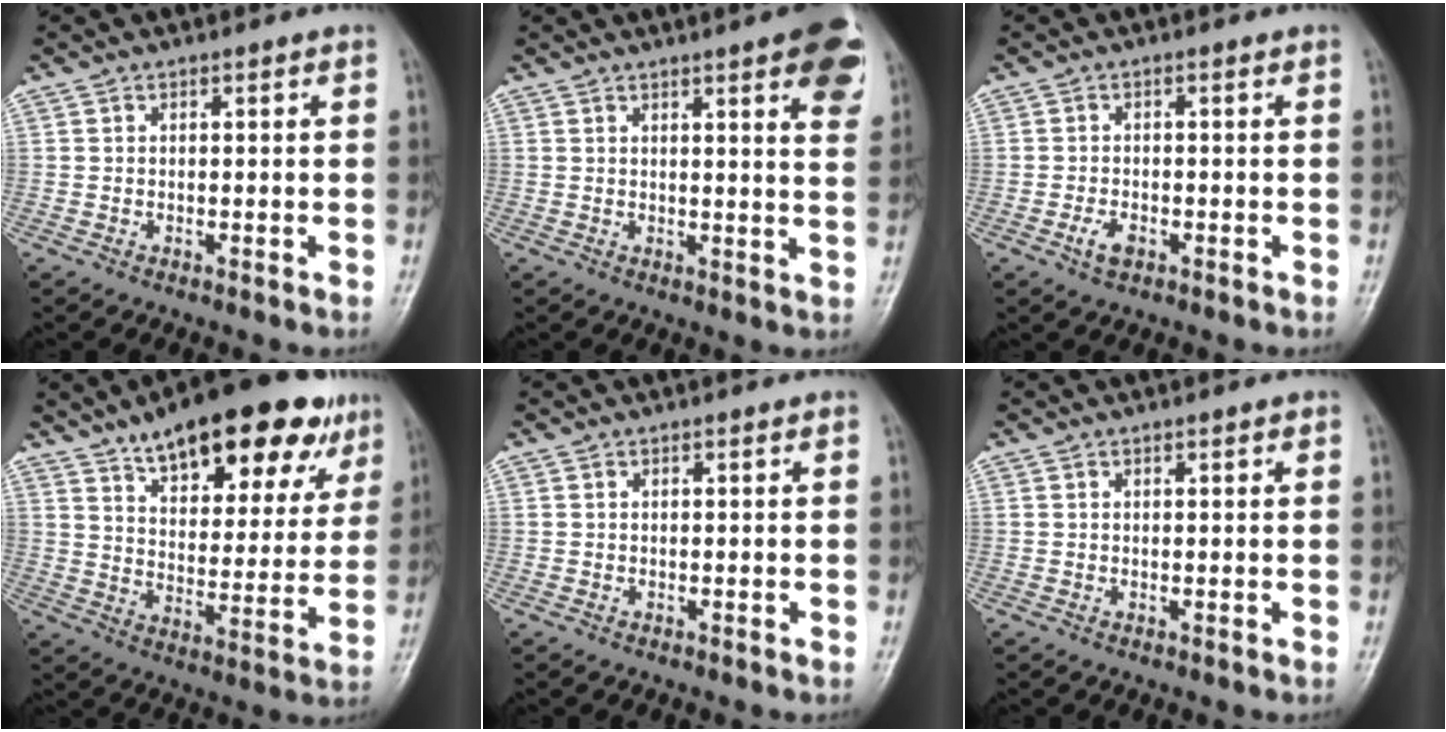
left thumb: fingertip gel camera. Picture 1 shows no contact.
{"total": 11.9, "force": [6.4, 2.4, 9.7], "torque": [-0.096, -0.019, 0.068]}
{"total": 2.7, "force": [-1.2, 1.5, 1.8], "torque": [-0.036, 0.002, -0.021]}
{"total": 23.7, "force": [15.1, 9.5, 15.7], "torque": [-0.181, -0.032, 0.222]}
{"total": 0.0}
{"total": 0.7, "force": [0.5, 0.3, 0.4], "torque": [-0.005, -0.001, 0.005]}